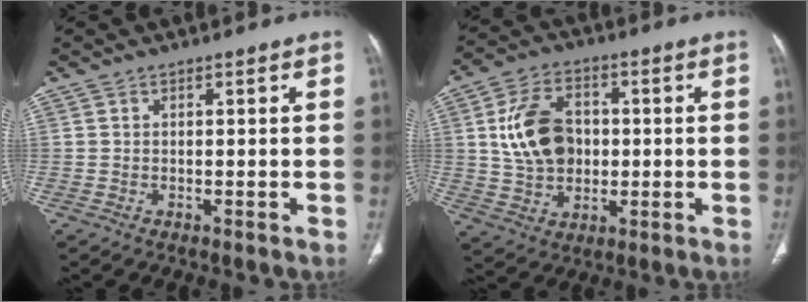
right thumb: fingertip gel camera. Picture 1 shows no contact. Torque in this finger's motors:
{"motor_torque": [0.82, 0.73, 0.88, 0.20, 0.38]}